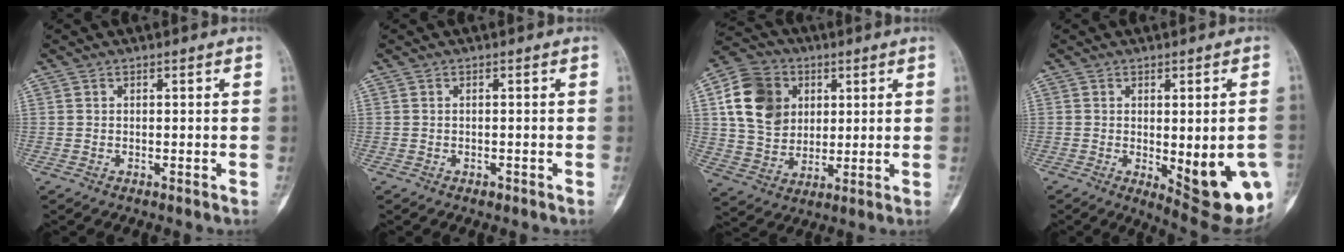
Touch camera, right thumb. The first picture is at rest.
{"total": 0.7, "force": [-0.4, 0.4, 0.3], "torque": [-0.003, 0.001, -0.005]}
{"total": 15.0, "force": [4.0, 12.1, 7.9], "torque": [-0.123, -0.001, 0.073]}
{"total": 15.8, "force": [-3.5, 5.2, 14.5], "torque": [-0.148, -0.010, -0.020]}